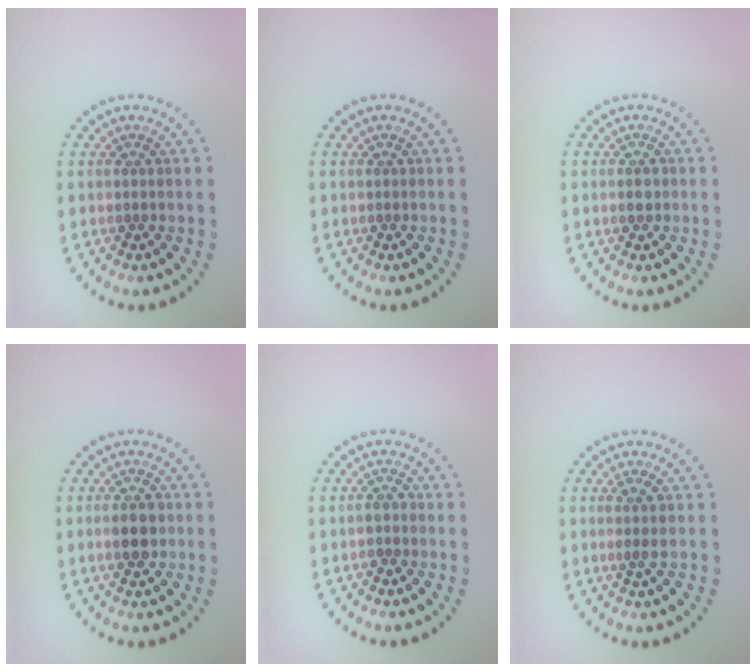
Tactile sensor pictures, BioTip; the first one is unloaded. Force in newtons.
{"total": 0.0}
{"total": 1.1, "press": 1.1, "slide": 0.2}
{"total": 2.9, "press": 2.9, "slide": 0.1}
{"total": 1.1, "press": 1.1, "slide": 0.4}
{"total": 1.6, "press": 1.2, "slide": 1.1}